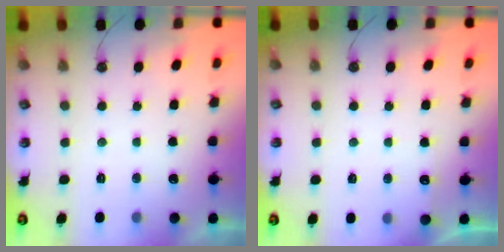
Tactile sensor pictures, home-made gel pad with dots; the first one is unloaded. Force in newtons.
{"total": 3.0, "press": 2.9, "slide": 0.4}